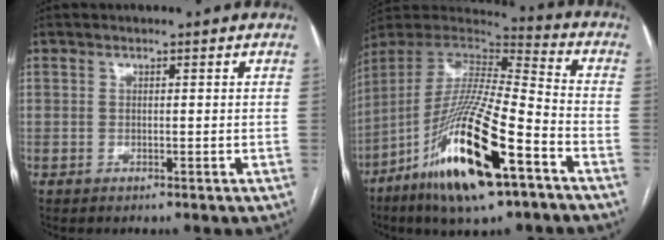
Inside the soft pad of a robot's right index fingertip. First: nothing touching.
{"total": 22.9, "force": [-11.4, 3.4, 19.6], "torque": [-0.396, -0.046, -0.208]}